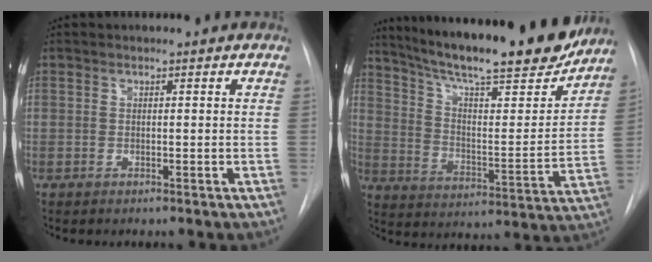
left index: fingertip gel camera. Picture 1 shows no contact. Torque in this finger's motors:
{"motor_torque": [0.38, -0.57, 0.73, 0.18]}